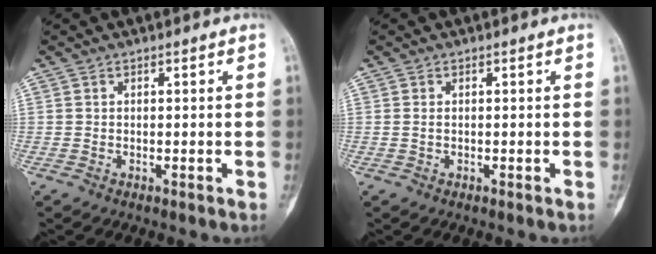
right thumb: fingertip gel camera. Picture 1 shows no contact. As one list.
[{"total": 0.6, "force": [0.1, 0.4, 0.5], "torque": [-0.014, 0.000, 0.003]}]